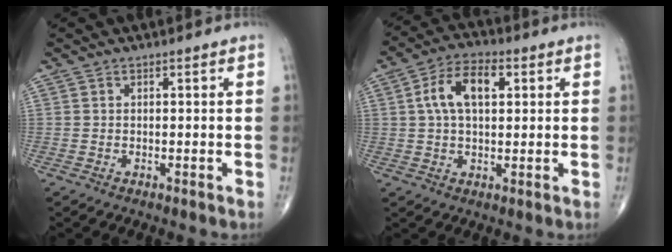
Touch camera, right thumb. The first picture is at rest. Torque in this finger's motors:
{"motor_torque": [0.15, 0.26, 0.93, 0.31, 0.09]}